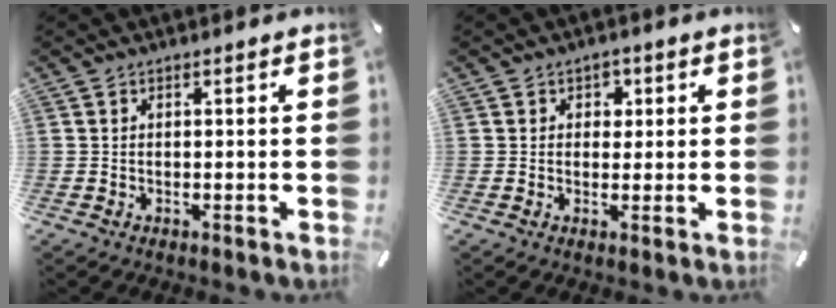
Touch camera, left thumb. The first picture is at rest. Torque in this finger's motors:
{"motor_torque": [0.35, 0.44, 0.16, -0.17, 0.04]}